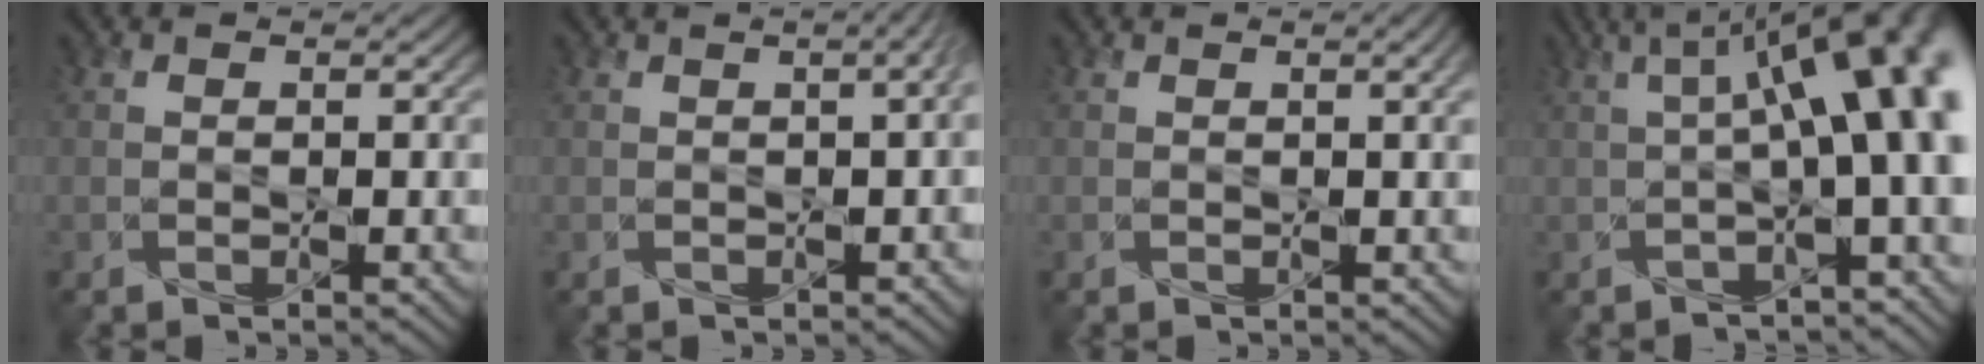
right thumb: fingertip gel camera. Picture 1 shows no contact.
{"total": 3.4, "force": [-0.1, 1.3, 3.1], "torque": [-0.034, 0.010, -0.003]}
{"total": 2.0, "force": [0.5, 0.6, 1.9], "torque": [-0.027, 0.003, 0.012]}
{"total": 11.2, "force": [1.2, 3.0, 10.7], "torque": [-0.157, 0.015, 0.015]}